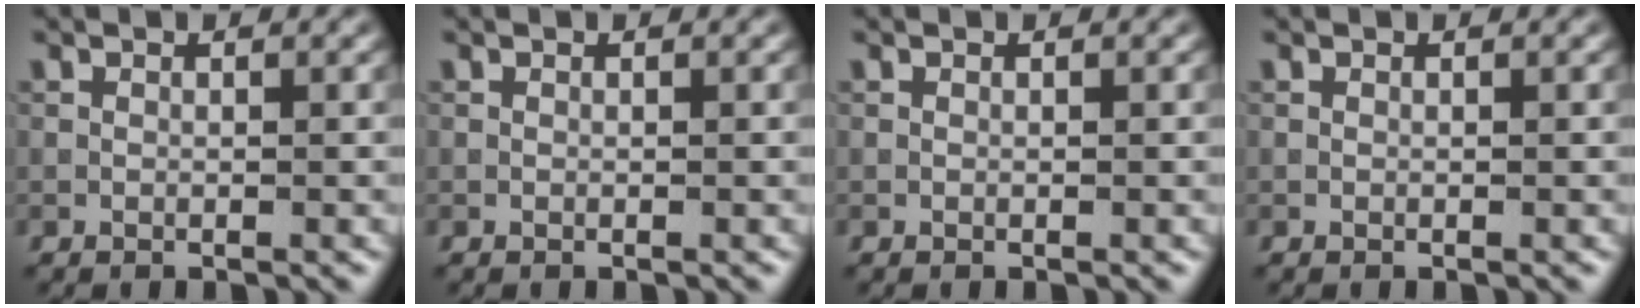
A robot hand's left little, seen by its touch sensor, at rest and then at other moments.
{"total": 0.0}
{"total": 0.0}
{"total": 0.0}